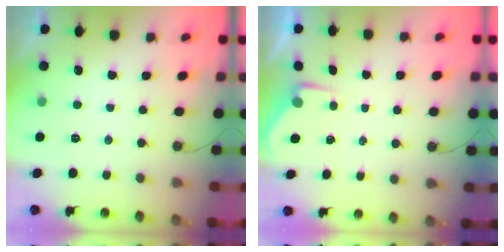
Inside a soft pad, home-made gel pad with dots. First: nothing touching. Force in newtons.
{"total": 2.7, "press": 2.6, "slide": 0.4}